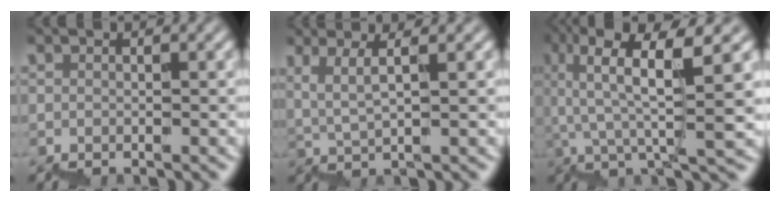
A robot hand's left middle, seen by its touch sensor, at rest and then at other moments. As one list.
[{"total": 3.3, "force": [3.0, 0.3, 1.4], "torque": [-0.022, 0.008, 0.054]}, {"total": 8.7, "force": [4.5, 1.6, 7.3], "torque": [-0.115, 0.021, 0.077]}]